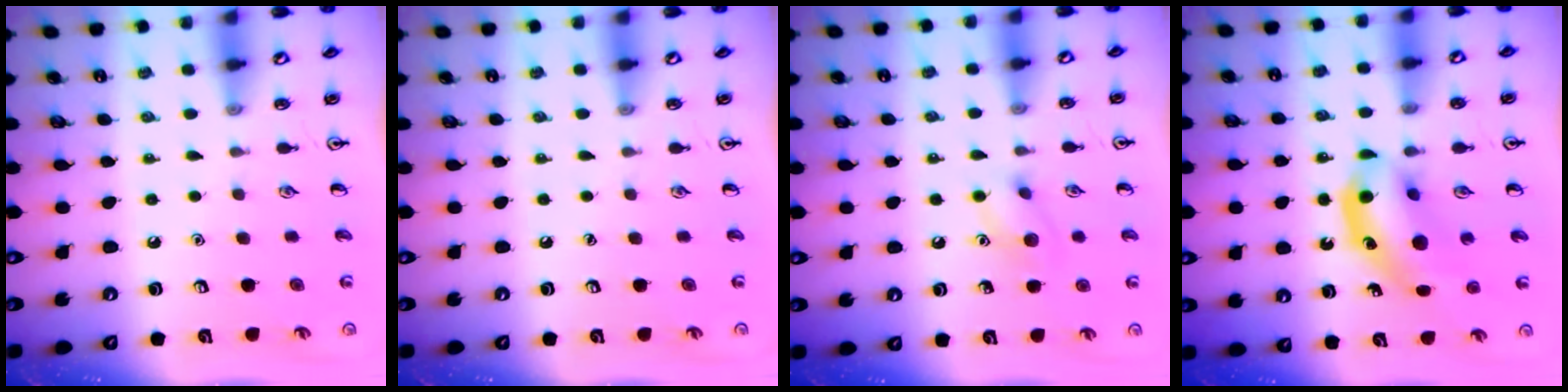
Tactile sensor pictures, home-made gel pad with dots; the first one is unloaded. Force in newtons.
{"total": 0.0}
{"total": 8.1, "press": 8.0, "slide": 1.2}
{"total": 11.5, "press": 11.0, "slide": 3.5}